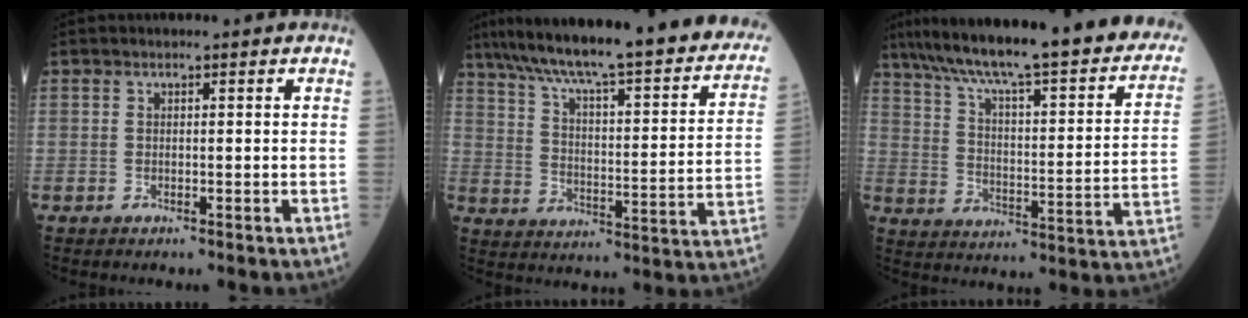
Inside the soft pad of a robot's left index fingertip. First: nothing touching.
{"total": 33.8, "force": [27.1, 5.0, 19.6], "torque": [-0.276, -0.031, 0.353]}
{"total": 33.2, "force": [26.2, 4.9, 19.9], "torque": [-0.280, -0.025, 0.345]}